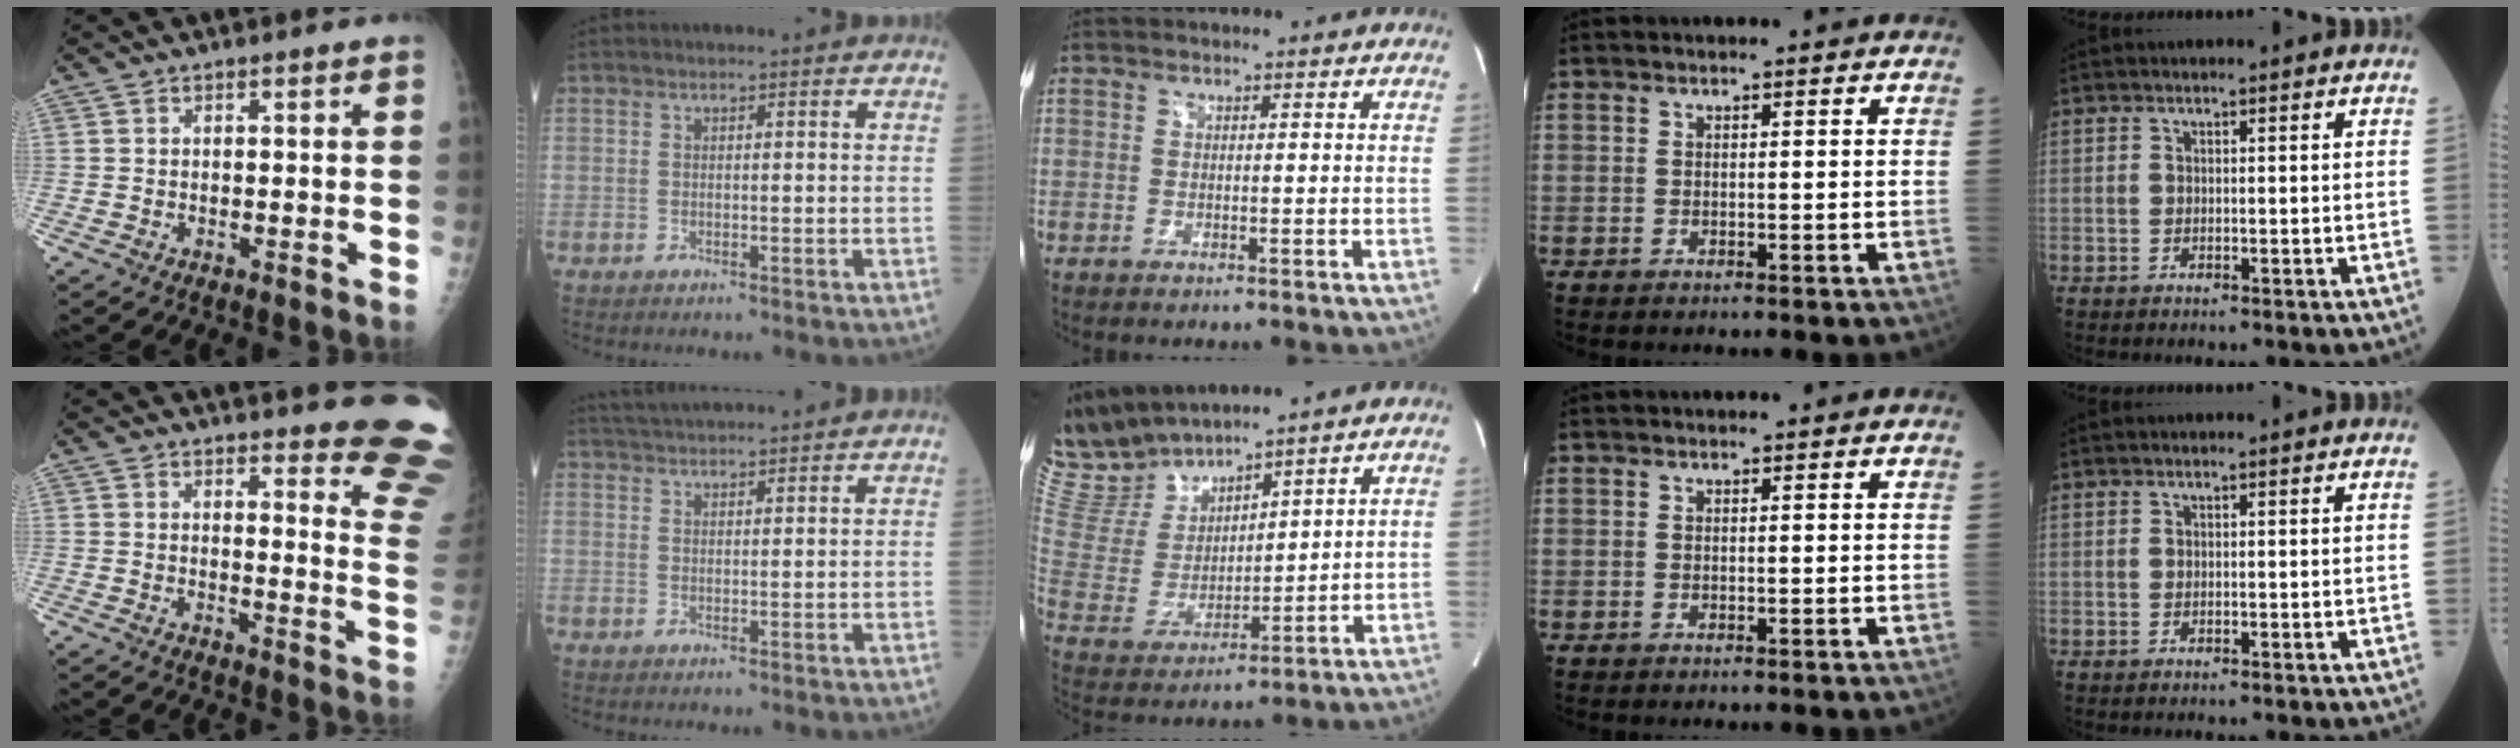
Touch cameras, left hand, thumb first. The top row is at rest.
{"thumb": {"total": 14.3, "force": [13.2, 2.1, 5.1], "torque": [-0.024, -0.137, 0.123]}, "index": {"total": 6.6, "force": [6.2, -0.3, 2.0], "torque": [-0.039, 0.031, 0.096]}, "middle": {"total": 12.0, "force": [11.4, 2.2, 2.9], "torque": [-0.084, 0.011, 0.247]}}